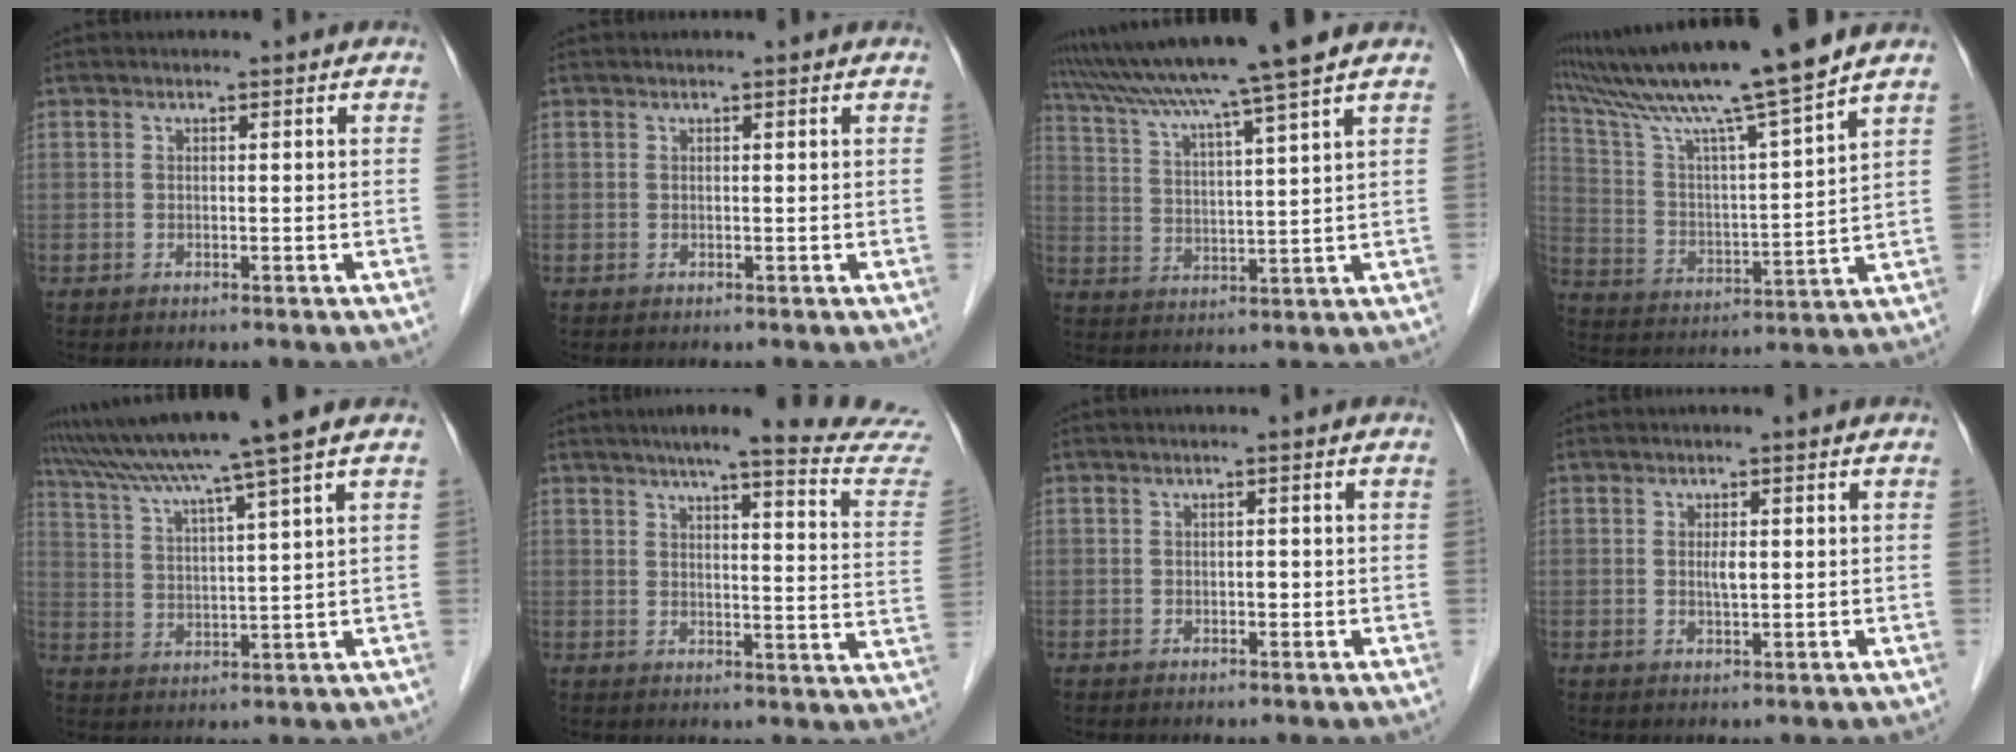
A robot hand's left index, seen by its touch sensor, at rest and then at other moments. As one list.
[{"total": 0.0}, {"total": 14.0, "force": [11.6, -2.2, 7.6], "torque": [-0.132, 0.000, 0.183]}, {"total": 17.4, "force": [14.3, -2.1, 9.7], "torque": [-0.176, -0.007, 0.246]}, {"total": 13.1, "force": [10.4, -2.4, 7.6], "torque": [-0.132, 0.002, 0.167]}, {"total": 19.5, "force": [17.8, -0.5, 7.8], "torque": [-0.094, -0.083, 0.195]}, {"total": 0.7, "force": [-0.4, 0.3, 0.5], "torque": [-0.006, -0.002, -0.007]}, {"total": 1.6, "force": [0.0, 0.3, 1.6], "torque": [-0.029, -0.004, 0.000]}]